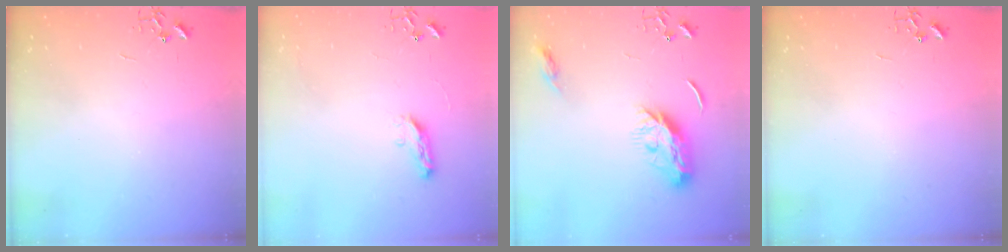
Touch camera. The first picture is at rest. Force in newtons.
{"total": 5.7, "press": 5.7, "slide": 0.7}
{"total": 9.6, "press": 9.6, "slide": 0.0}
{"total": 0.0}